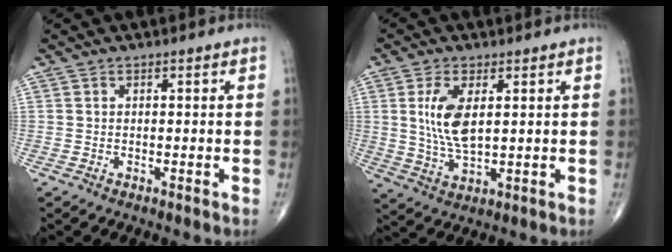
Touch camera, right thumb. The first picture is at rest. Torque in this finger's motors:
{"motor_torque": [-0.26, 0.59, 0.89, 0.47, 0.14]}